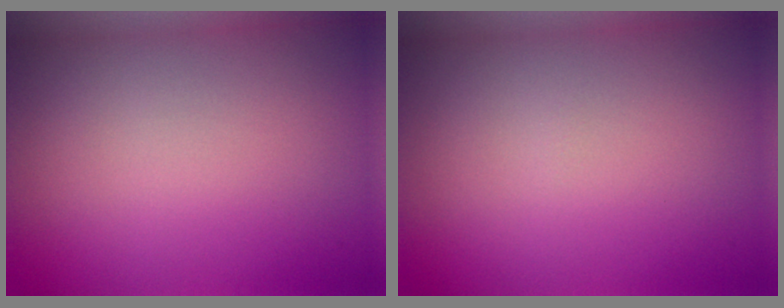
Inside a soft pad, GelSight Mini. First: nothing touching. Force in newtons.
{"total": 0.0}